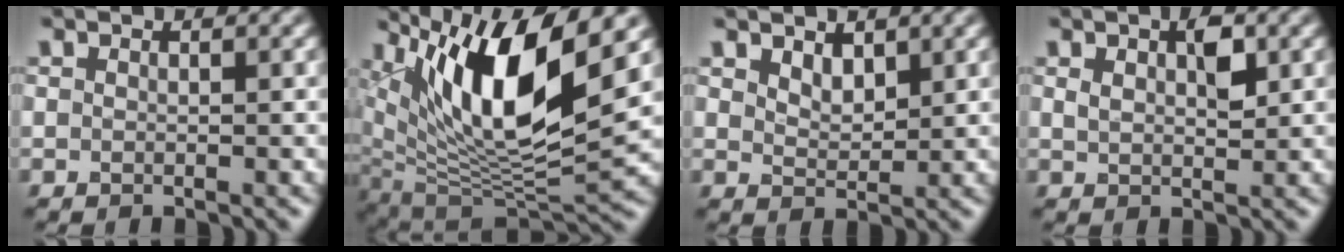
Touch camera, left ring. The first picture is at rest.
{"total": 12.7, "force": [5.4, 4.1, 10.7], "torque": [-0.192, -0.002, 0.101]}
{"total": 1.9, "force": [1.3, 1.0, 1.0], "torque": [-0.021, -0.003, 0.028]}
{"total": 2.5, "force": [1.0, 1.2, 2.0], "torque": [-0.036, 0.002, 0.019]}